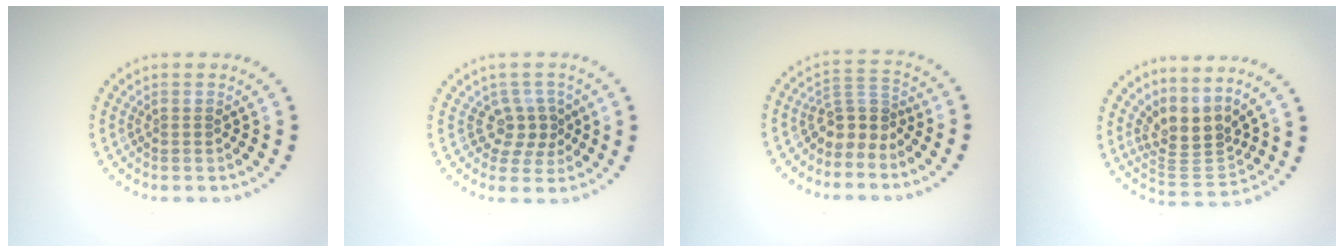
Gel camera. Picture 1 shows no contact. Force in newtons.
{"total": 2.3, "press": 1.7, "slide": 1.5}
{"total": 2.8, "press": 2.0, "slide": 2.0}
{"total": 3.6, "press": 2.6, "slide": 2.5}